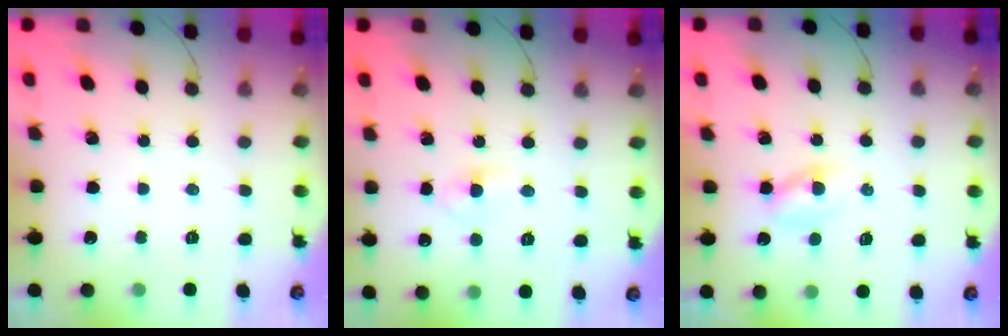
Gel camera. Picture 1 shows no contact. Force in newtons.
{"total": 3.2, "press": 3.0, "slide": 1.1}
{"total": 1.9, "press": 1.7, "slide": 0.9}